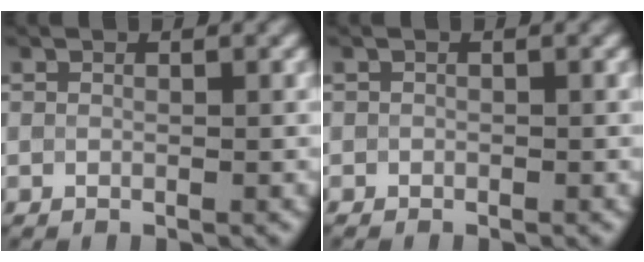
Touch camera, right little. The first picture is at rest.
{"total": 1.0, "force": [-0.8, 0.1, -0.6], "torque": [0.008, -0.006, -0.002]}